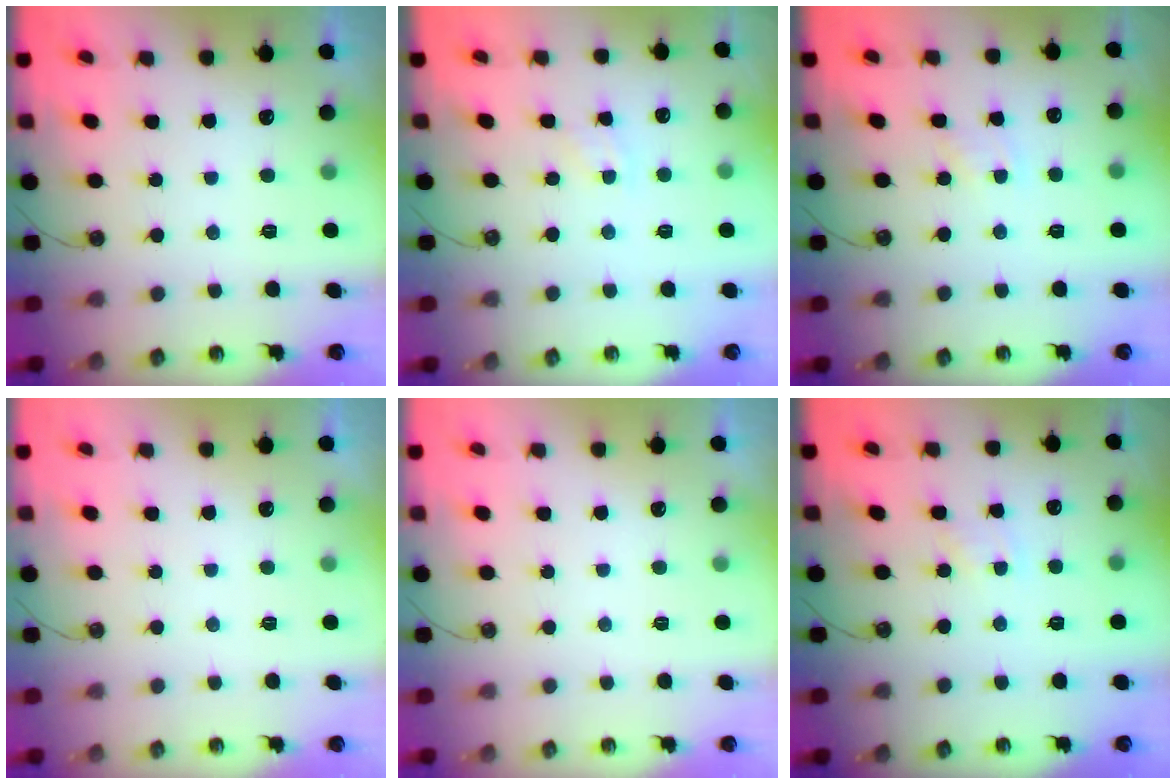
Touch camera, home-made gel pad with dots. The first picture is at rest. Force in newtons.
{"total": 2.9, "press": 2.9, "slide": 0.4}
{"total": 2.2, "press": 2.2, "slide": 0.4}
{"total": 0.0}
{"total": 0.0}
{"total": 2.2, "press": 2.2, "slide": 0.4}